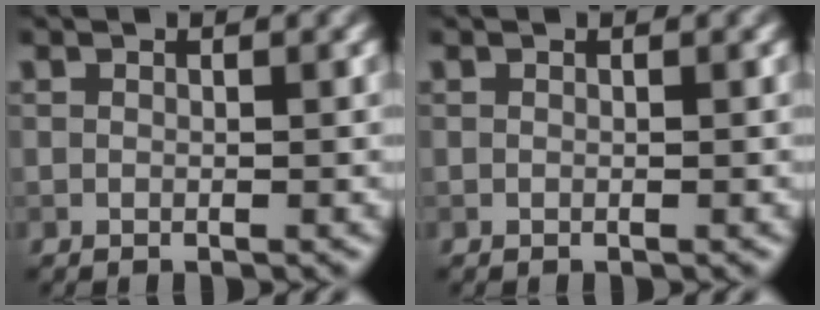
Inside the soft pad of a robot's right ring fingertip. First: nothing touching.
{"total": 0.0}